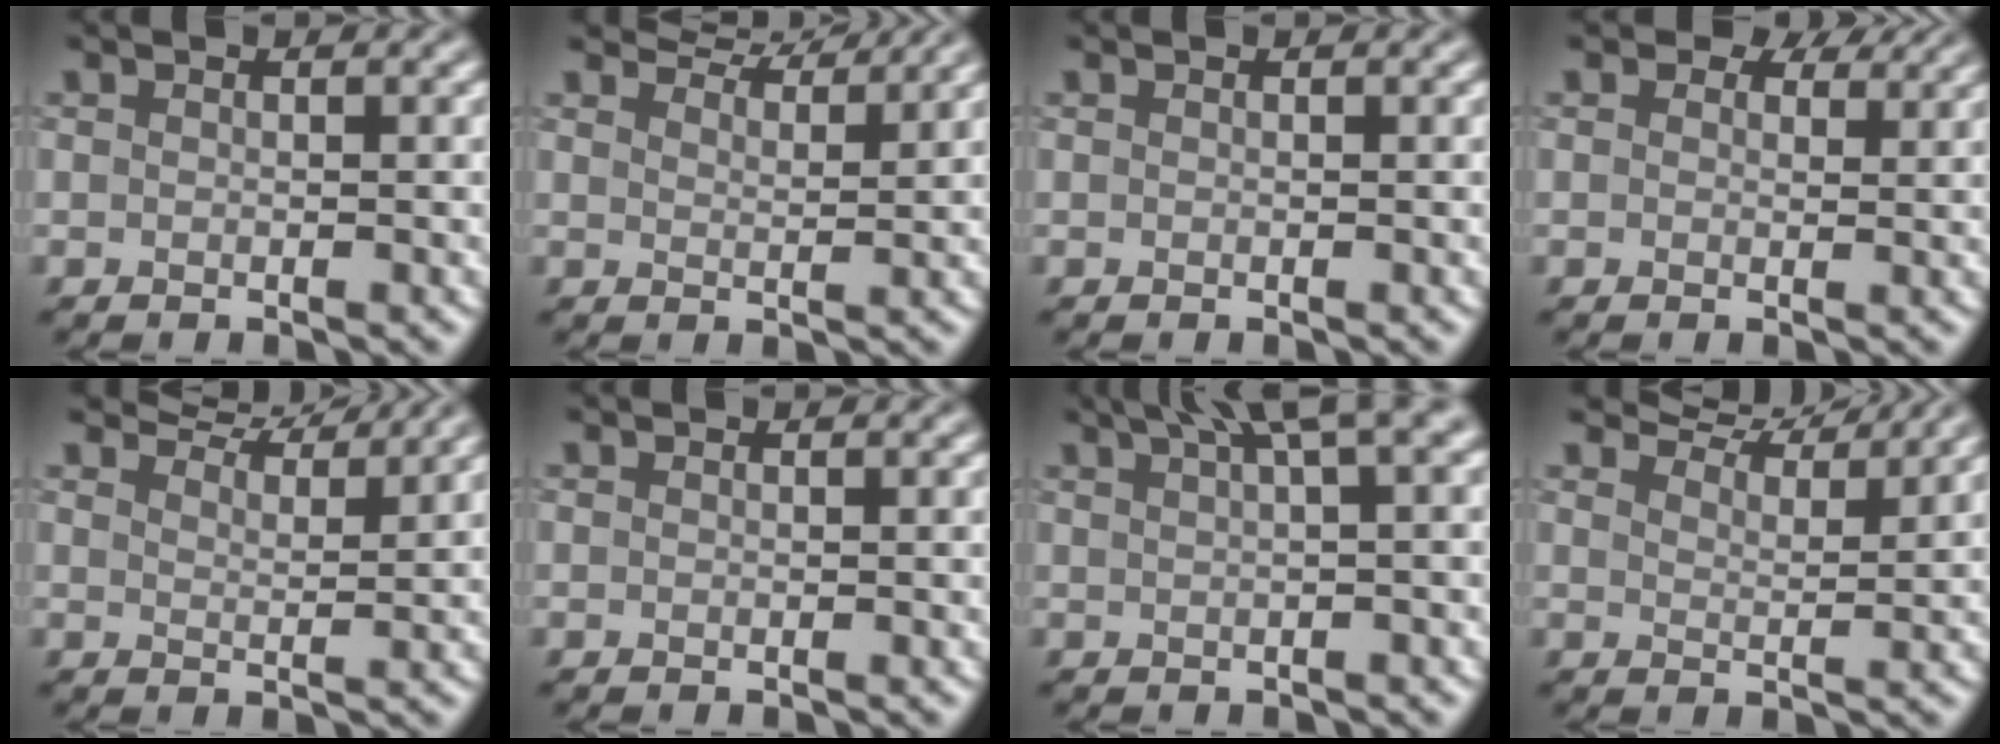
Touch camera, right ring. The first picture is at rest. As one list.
[{"total": 4.5, "force": [4.4, 0.4, 1.1], "torque": [-0.019, 0.002, 0.059]}, {"total": 0.0}, {"total": 2.8, "force": [2.0, 1.4, 1.4], "torque": [-0.024, -0.002, 0.018]}, {"total": 5.3, "force": [5.1, 0.5, 1.4], "torque": [-0.026, 0.004, 0.067]}, {"total": 0.0}, {"total": 5.4, "force": [3.2, 1.1, 4.3], "torque": [-0.044, 0.020, 0.047]}, {"total": 6.1, "force": [5.8, 0.8, 1.7], "torque": [-0.032, 0.005, 0.076]}]